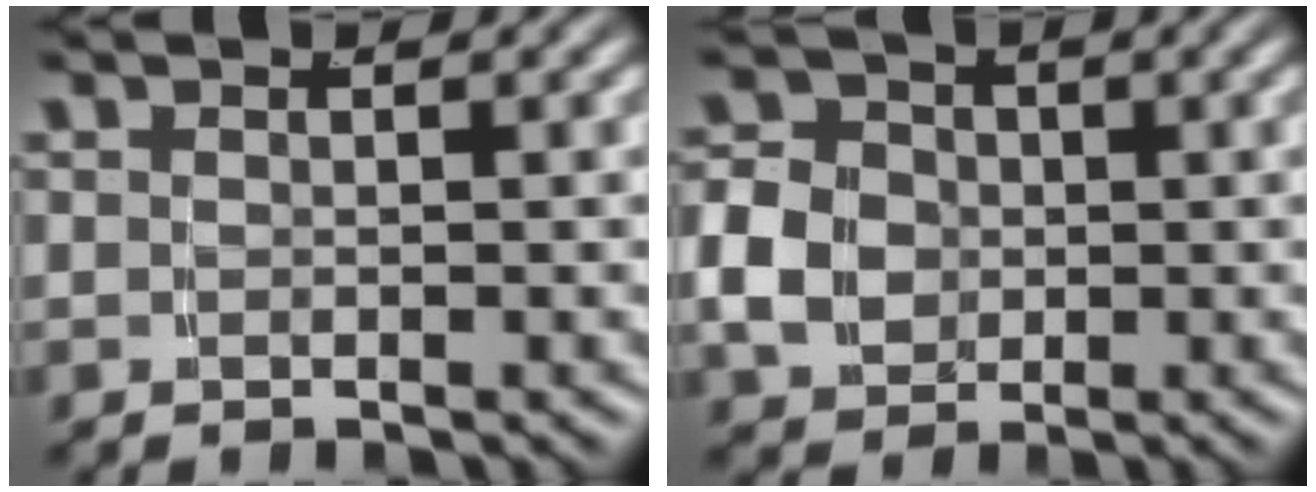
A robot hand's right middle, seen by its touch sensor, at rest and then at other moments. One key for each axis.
{"total": 6.2, "fx": -0.3, "fy": 5.4, "fz": 3.2, "tx": -0.062, "ty": -0.008, "tz": -0.005}